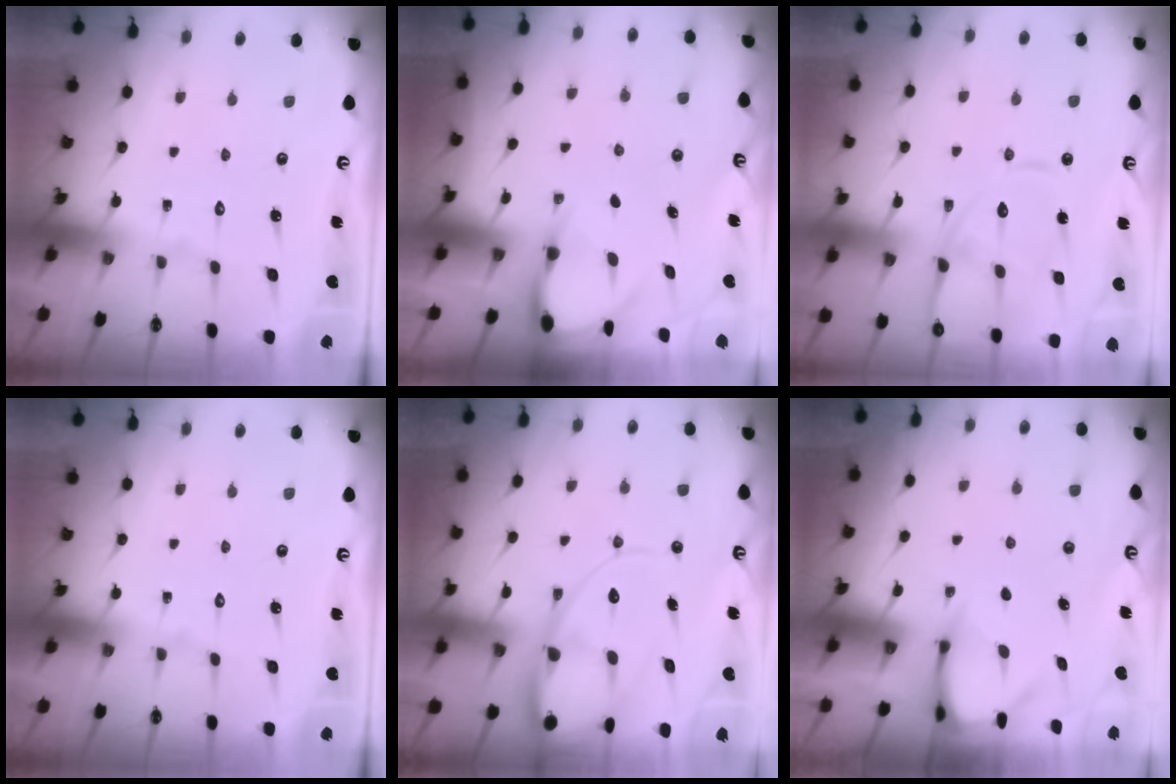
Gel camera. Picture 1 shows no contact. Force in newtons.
{"total": 3.1, "press": 3.1, "slide": 0.2}
{"total": 13.0, "press": 13.0, "slide": 1.3}
{"total": 0.0}
{"total": 13.8, "press": 13.7, "slide": 1.4}
{"total": 3.7, "press": 3.7, "slide": 0.3}